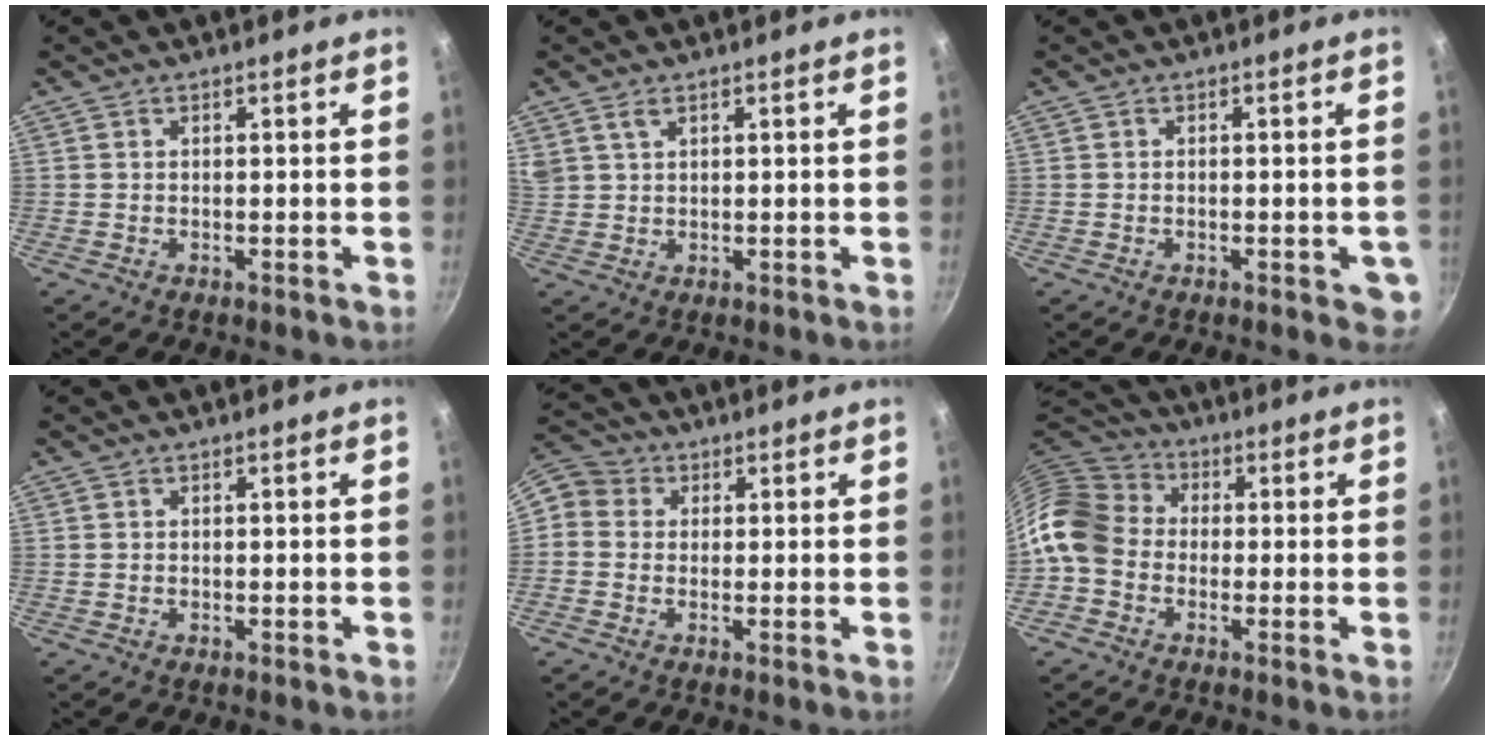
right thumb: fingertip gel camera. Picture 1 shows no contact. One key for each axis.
{"total": 3.0, "fx": 1.9, "fy": 1.5, "fz": 1.8, "tx": -0.039, "ty": 0.002, "tz": 0.047}
{"total": 4.0, "fx": -1.4, "fy": 1.8, "fz": 3.3, "tx": -0.024, "ty": 0.004, "tz": -0.017}
{"total": 0.0}
{"total": 8.1, "fx": 0.6, "fy": 7.3, "fz": 3.5, "tx": -0.071, "ty": 0.027, "tz": -0.008}
{"total": 12.6, "fx": -1.3, "fy": 10.3, "fz": 7.1, "tx": -0.122, "ty": 0.035, "tz": -0.048}